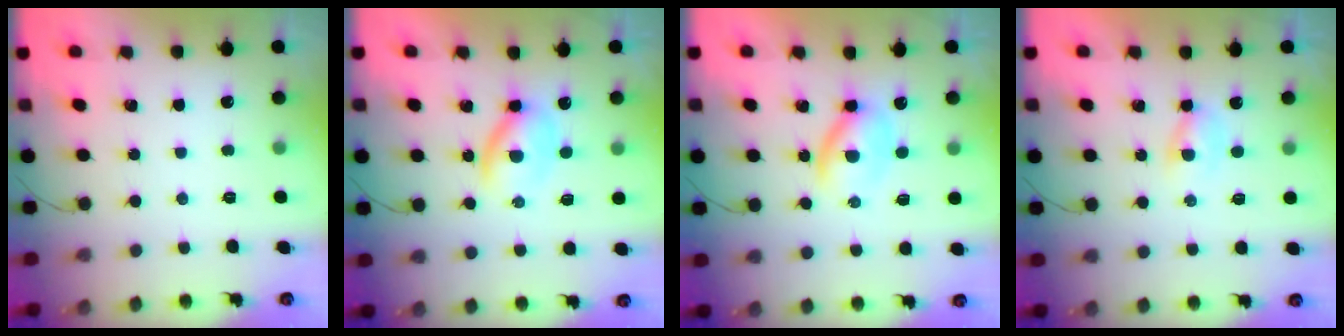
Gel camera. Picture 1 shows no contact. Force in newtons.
{"total": 3.9, "press": 3.9, "slide": 0.4}
{"total": 3.9, "press": 3.9, "slide": 0.4}
{"total": 1.3, "press": 1.1, "slide": 0.7}